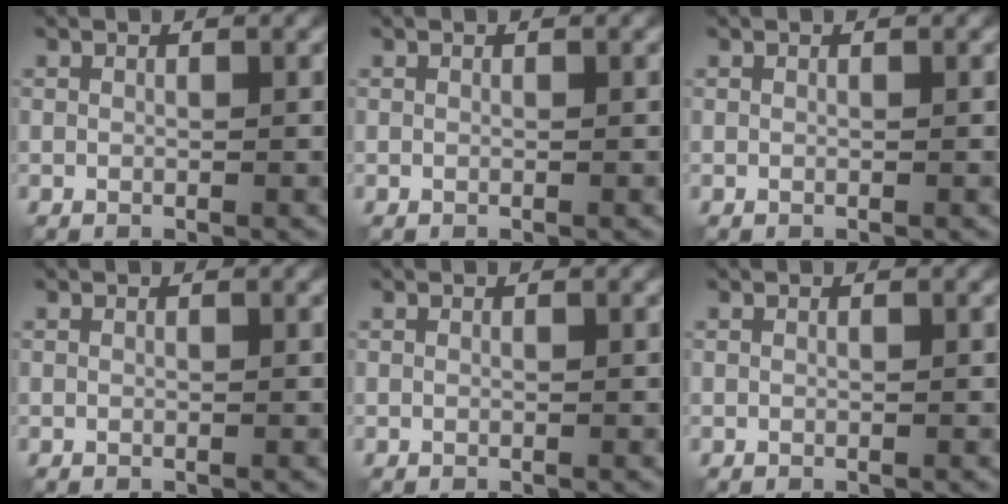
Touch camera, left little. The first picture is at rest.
{"total": 0.0}
{"total": 0.0}
{"total": 0.0}
{"total": 0.0}
{"total": 0.0}